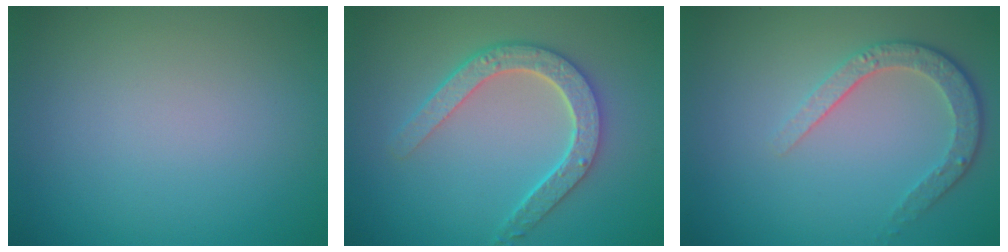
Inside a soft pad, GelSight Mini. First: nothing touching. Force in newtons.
{"total": 4.6, "press": 3.7, "slide": 2.6}
{"total": 3.5, "press": 2.8, "slide": 2.0}